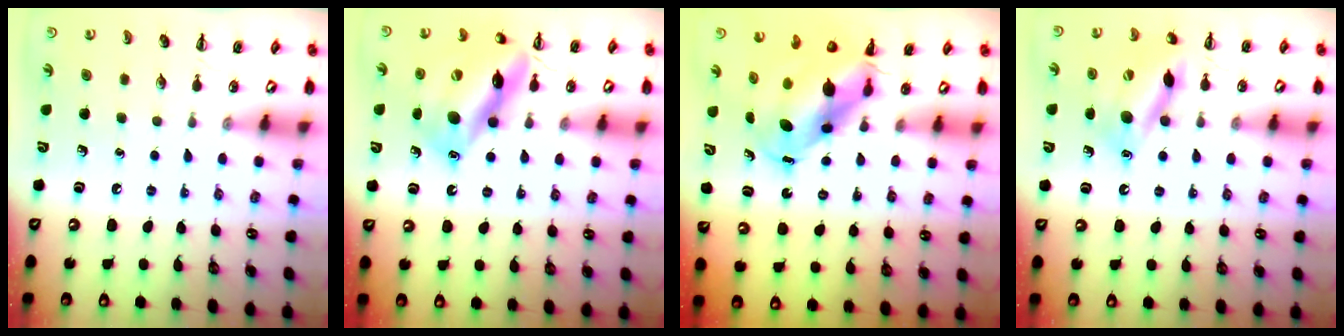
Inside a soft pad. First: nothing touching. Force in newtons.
{"total": 16.1, "press": 16.0, "slide": 1.6}
{"total": 7.9, "press": 7.7, "slide": 1.9}
{"total": 14.8, "press": 14.6, "slide": 2.5}